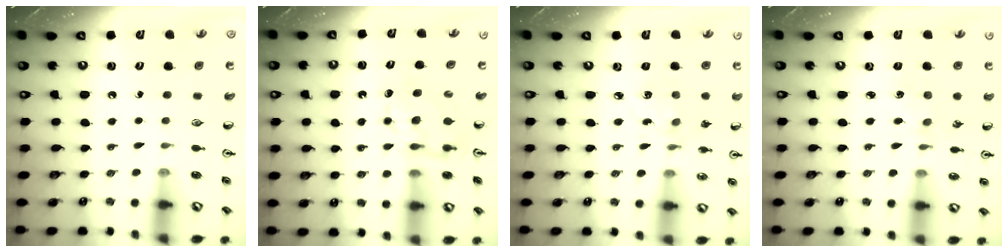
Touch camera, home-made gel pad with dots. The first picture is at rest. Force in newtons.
{"total": 7.2, "press": 7.2, "slide": 0.7}
{"total": 5.0, "press": 4.7, "slide": 1.7}
{"total": 2.0, "press": 2.0, "slide": 0.4}